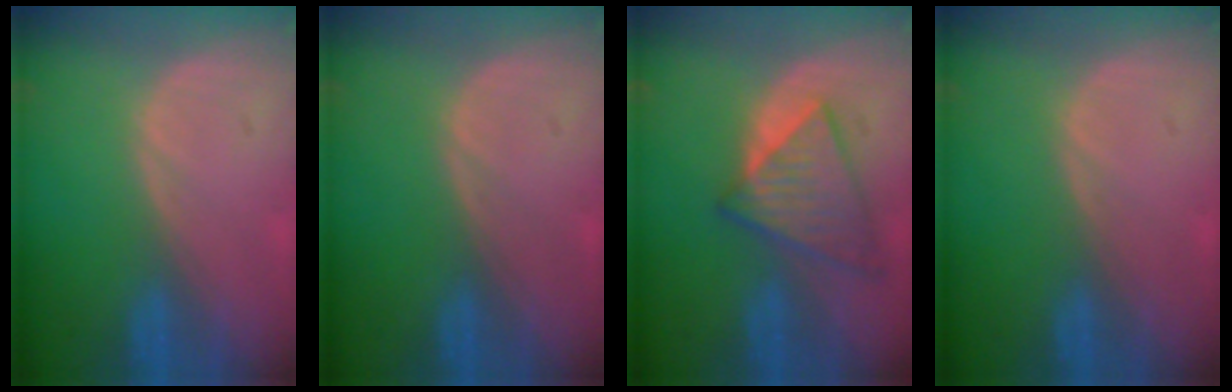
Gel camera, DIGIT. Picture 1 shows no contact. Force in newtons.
{"total": 0.0}
{"total": 7.2, "press": 7.0, "slide": 1.7}
{"total": 0.0}